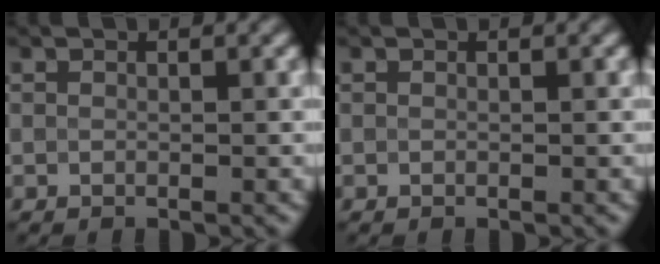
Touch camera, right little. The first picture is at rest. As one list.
[{"total": 0.0}]